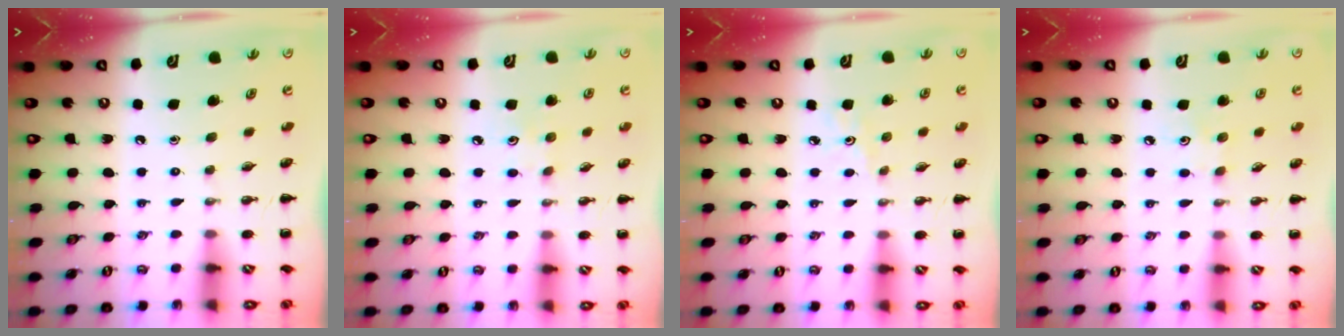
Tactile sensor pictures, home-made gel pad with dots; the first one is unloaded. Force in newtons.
{"total": 4.1, "press": 4.0, "slide": 1.2}
{"total": 2.2, "press": 2.0, "slide": 0.7}
{"total": 3.9, "press": 3.8, "slide": 0.9}